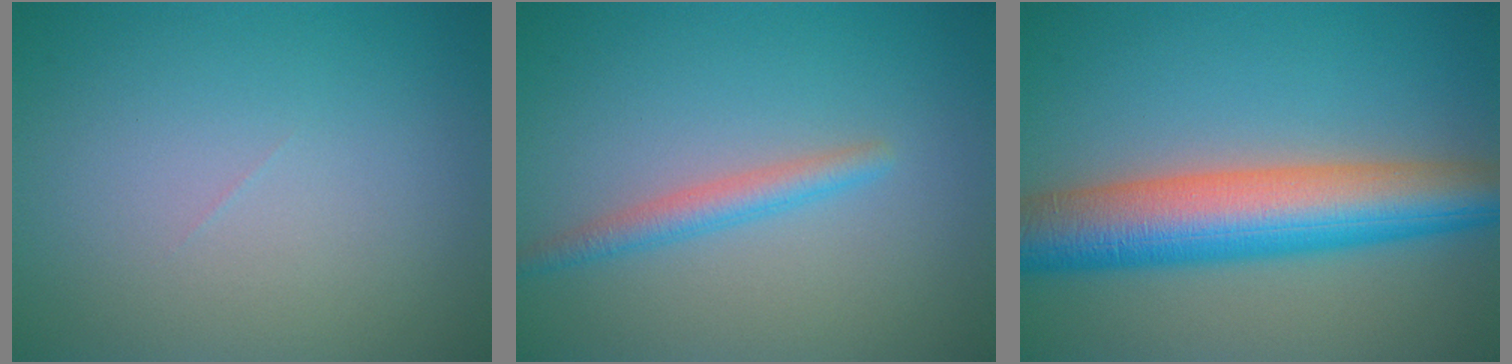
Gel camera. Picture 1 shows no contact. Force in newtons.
{"total": 2.1, "press": 2.1, "slide": 0.1}
{"total": 10.1, "press": 10.1, "slide": 0.3}